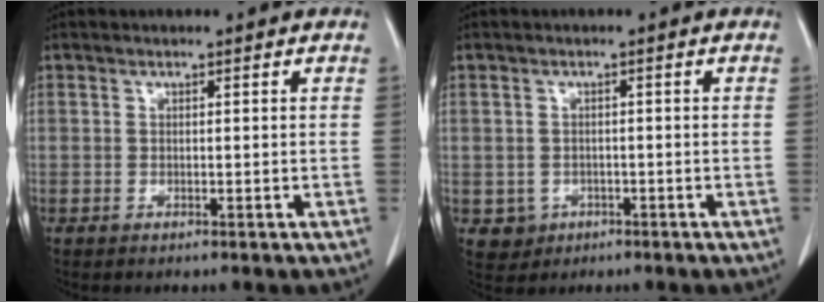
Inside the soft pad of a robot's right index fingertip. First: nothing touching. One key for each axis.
{"total": 3.2, "fx": -1.0, "fy": 3.0, "fz": 0.4, "tx": -0.001, "ty": 0.008, "tz": -0.008}